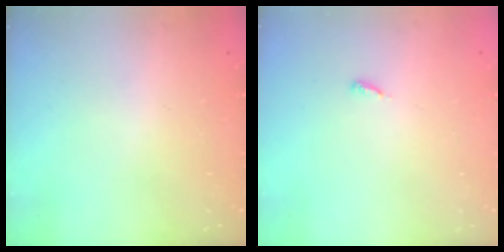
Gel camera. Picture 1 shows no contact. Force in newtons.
{"total": 2.9, "press": 2.9, "slide": 0.2}